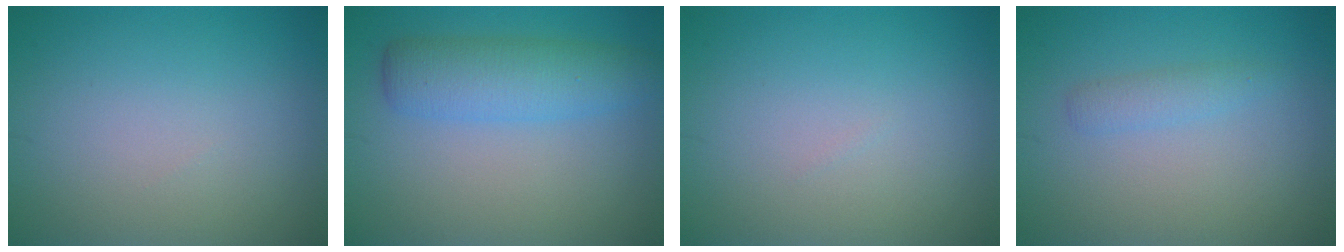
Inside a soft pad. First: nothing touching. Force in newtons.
{"total": 4.6, "press": 4.6, "slide": 0.1}
{"total": 0.0}
{"total": 1.4, "press": 1.4, "slide": 0.1}